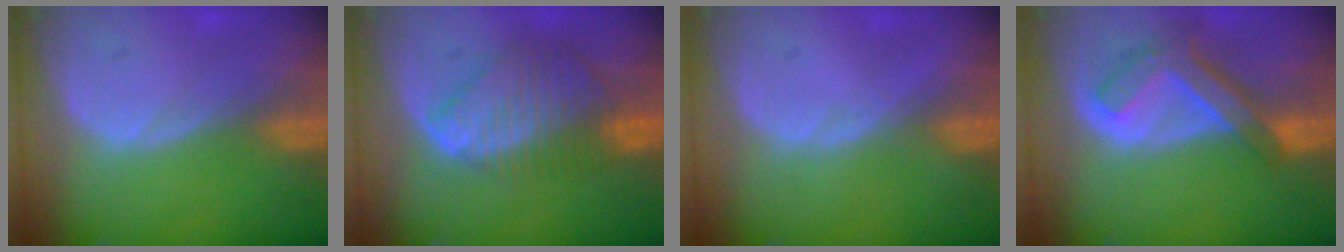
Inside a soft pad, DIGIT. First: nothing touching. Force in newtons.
{"total": 8.7, "press": 7.7, "slide": 4.1}
{"total": 0.7, "press": 0.5, "slide": 0.4}
{"total": 7.6, "press": 6.6, "slide": 3.7}